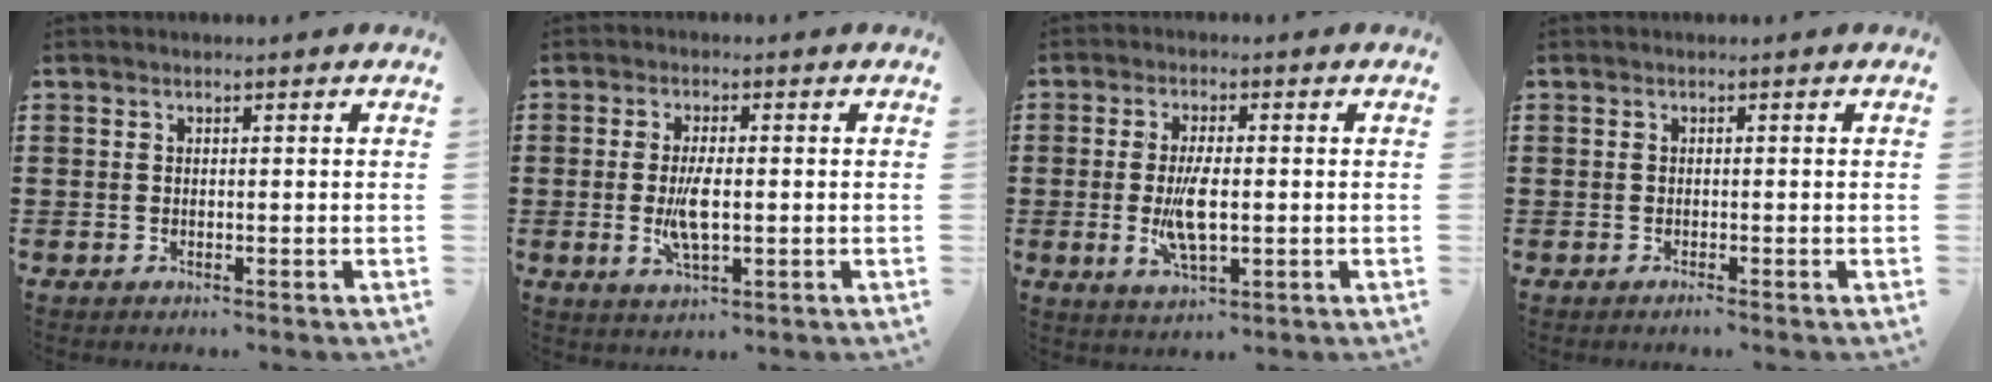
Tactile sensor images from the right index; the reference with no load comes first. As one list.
[{"total": 5.7, "force": [-0.5, 1.9, 5.3], "torque": [-0.115, -0.008, -0.015]}, {"total": 6.8, "force": [-0.7, 2.4, 6.4], "torque": [-0.138, -0.009, -0.018]}, {"total": 0.6, "force": [-0.5, -0.1, 0.2], "torque": [-0.006, -0.004, -0.010]}]